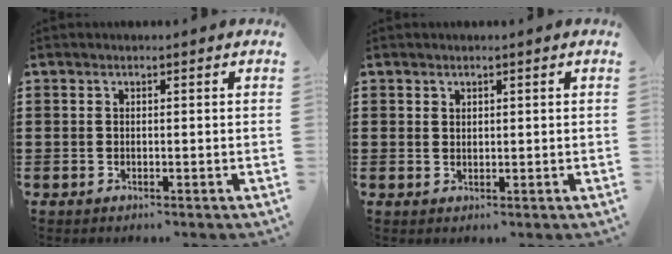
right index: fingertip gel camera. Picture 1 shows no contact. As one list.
[{"total": 1.2, "force": [1.0, 0.7, 0.2], "torque": [-0.005, 0.002, 0.019]}]